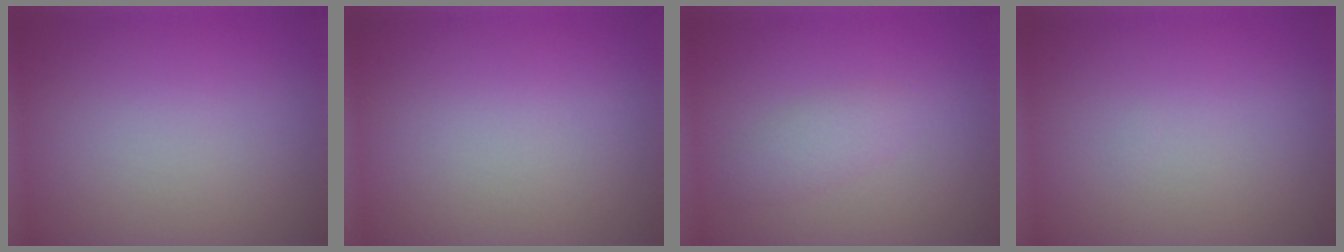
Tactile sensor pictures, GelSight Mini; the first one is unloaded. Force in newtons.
{"total": 0.0}
{"total": 1.6, "press": 1.6, "slide": 0.0}
{"total": 0.0}